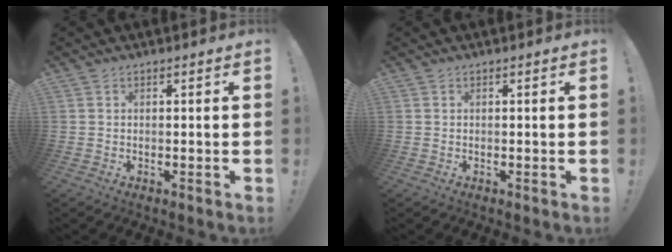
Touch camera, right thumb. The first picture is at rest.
{"total": 0.0}